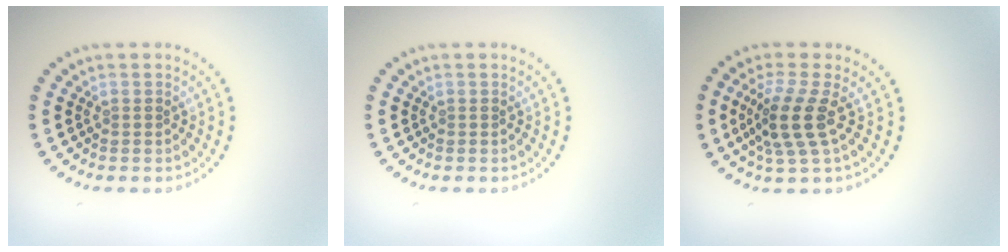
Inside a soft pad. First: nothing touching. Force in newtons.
{"total": 0.0}
{"total": 3.8, "press": 2.9, "slide": 2.5}